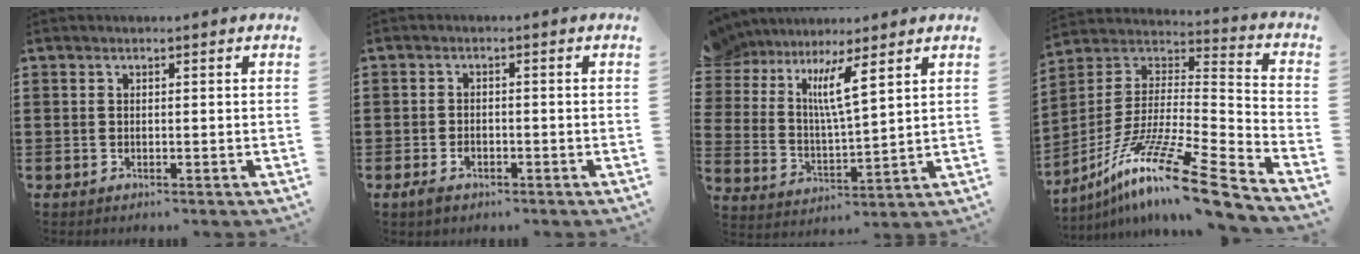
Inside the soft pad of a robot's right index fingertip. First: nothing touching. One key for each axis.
{"total": 1.7, "fx": -0.9, "fy": 1.1, "fz": 1.0, "tx": -0.021, "ty": 0.001, "tz": -0.019}
{"total": 6.1, "fx": 4.8, "fy": 1.4, "fz": 3.6, "tx": -0.091, "ty": -0.016, "tz": 0.085}
{"total": 15.3, "fx": -11.2, "fy": 0.8, "fz": 10.4, "tx": -0.192, "ty": 0.020, "tz": -0.210}